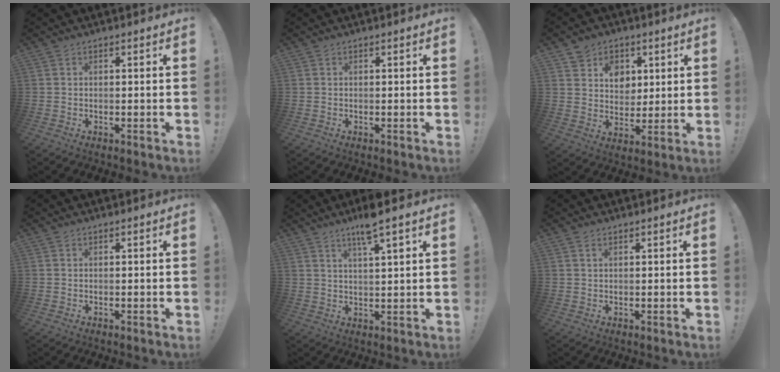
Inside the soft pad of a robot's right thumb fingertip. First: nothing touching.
{"total": 0.0}
{"total": 9.7, "force": [4.7, 8.1, 2.6], "torque": [-0.036, -0.033, 0.095]}
{"total": 0.0}
{"total": 7.8, "force": [5.3, 0.6, 5.7], "torque": [-0.080, -0.028, 0.082]}
{"total": 0.9, "force": [0.6, 0.3, 0.6], "torque": [-0.005, -0.003, 0.009]}